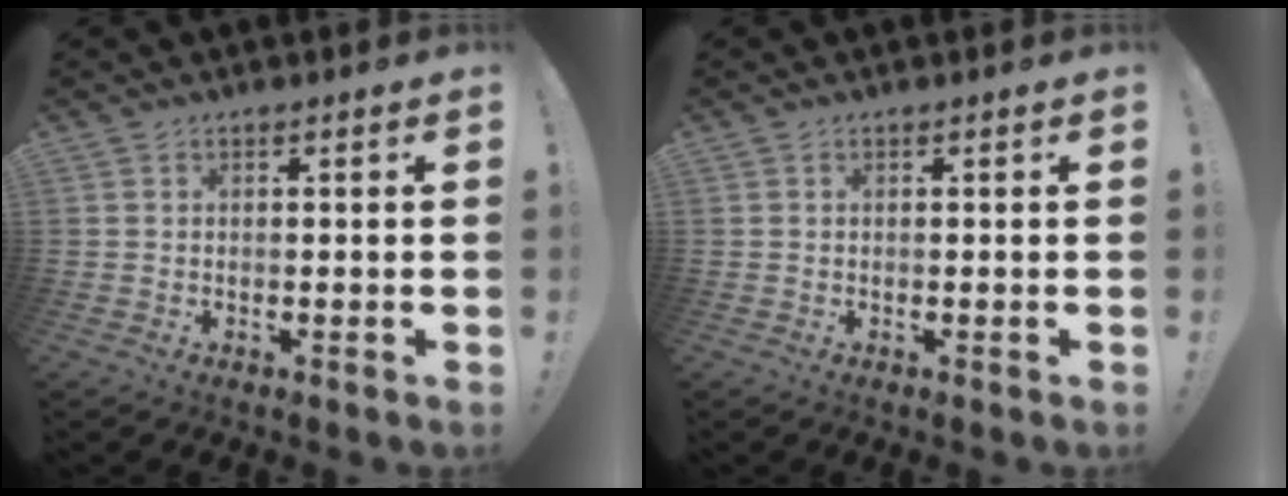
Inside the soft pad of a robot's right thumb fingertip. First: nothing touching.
{"total": 0.0}